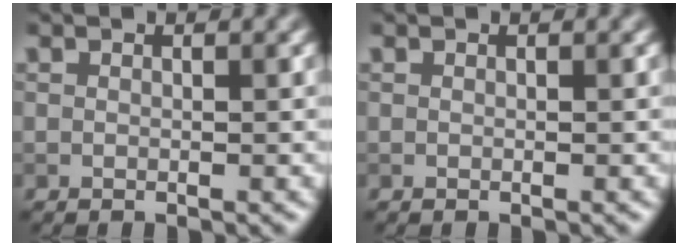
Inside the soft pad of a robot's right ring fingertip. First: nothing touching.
{"total": 0.0}